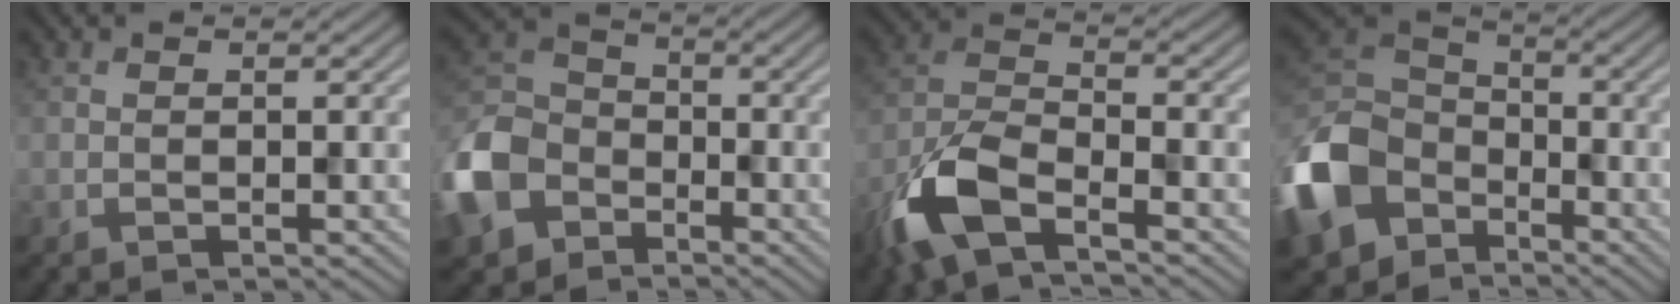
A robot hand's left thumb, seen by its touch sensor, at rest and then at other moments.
{"total": 12.3, "force": [-6.4, 8.6, 6.0], "torque": [-0.175, -0.027, -0.147]}
{"total": 9.5, "force": [-6.0, 3.6, 6.5], "torque": [-0.143, -0.009, -0.138]}
{"total": 15.0, "force": [-7.2, 10.7, 7.6], "torque": [-0.239, -0.035, -0.145]}